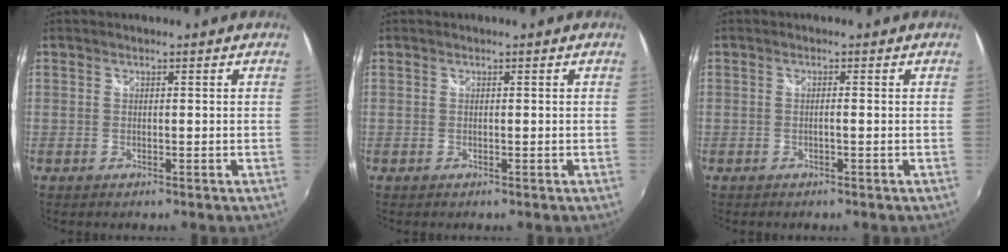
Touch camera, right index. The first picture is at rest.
{"total": 0.0}
{"total": 0.9, "force": [-0.3, -0.2, 0.9], "torque": [-0.014, 0.001, -0.006]}